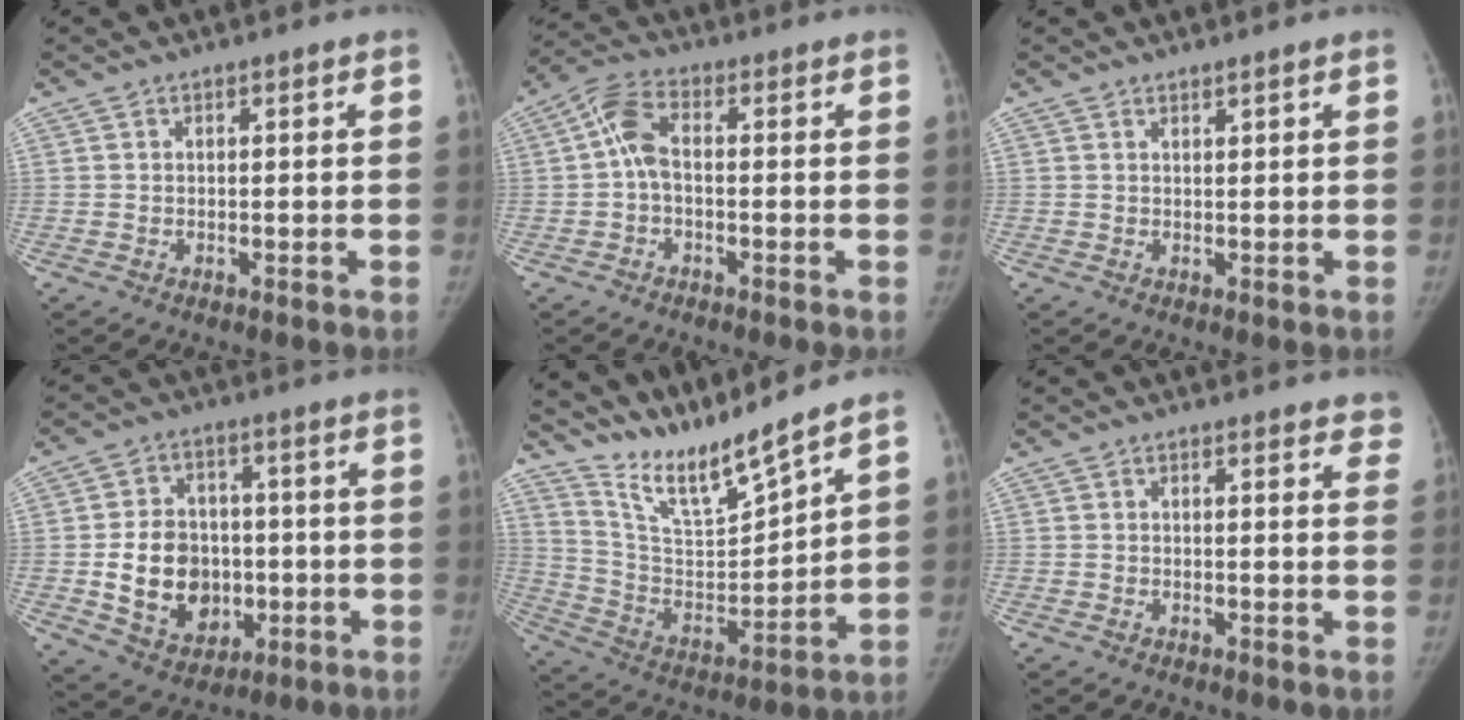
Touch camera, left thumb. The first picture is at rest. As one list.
[{"total": 5.9, "force": [-0.1, 3.2, 5.0], "torque": [-0.100, 0.020, -0.013]}, {"total": 0.8, "force": [0.8, 0.1, 0.2], "torque": [-0.001, -0.007, 0.014]}, {"total": 14.1, "force": [-1.7, 11.1, 8.5], "torque": [-0.102, 0.006, -0.014]}, {"total": 13.5, "force": [12.5, 0.1, 5.2], "torque": [-0.083, -0.080, 0.250]}, {"total": 3.9, "force": [3.4, 1.4, 1.3], "torque": [0.014, -0.013, 0.022]}]